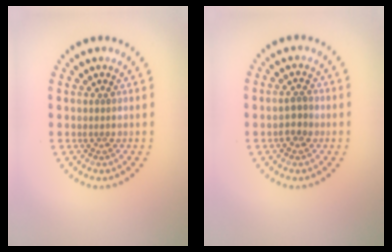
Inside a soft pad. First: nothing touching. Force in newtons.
{"total": 1.8, "press": 1.7, "slide": 0.4}